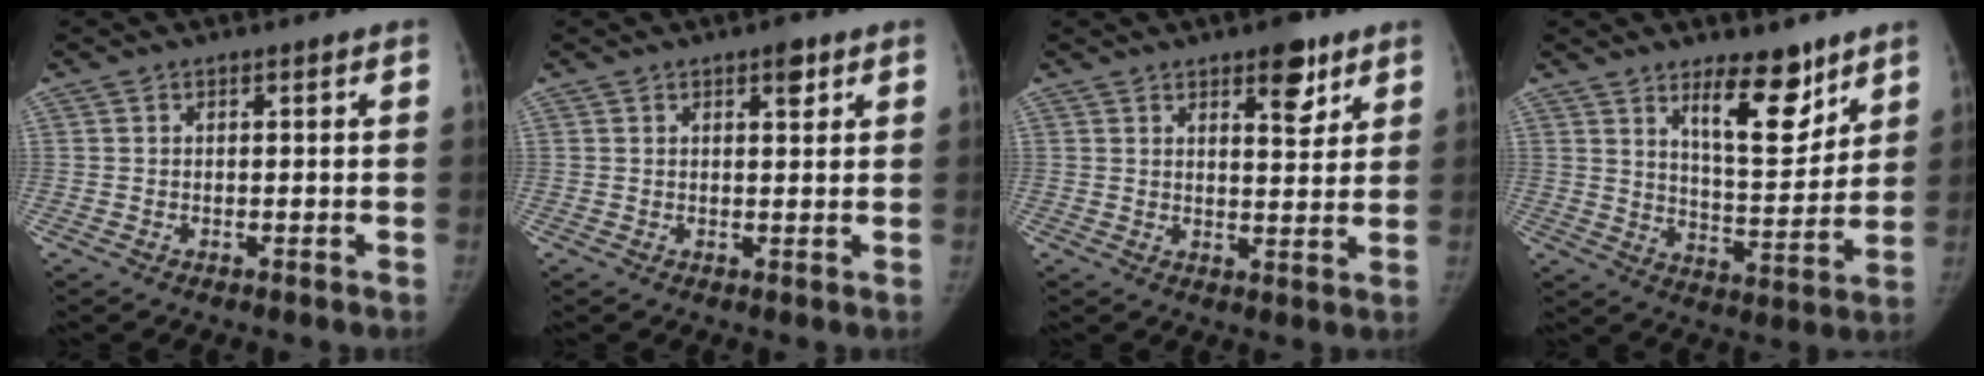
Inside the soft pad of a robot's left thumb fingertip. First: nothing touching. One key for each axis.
{"total": 2.6, "fx": 1.5, "fy": 1.1, "fz": 1.8, "tx": -0.016, "ty": -0.006, "tz": 0.020}
{"total": 6.8, "fx": 4.2, "fy": 2.8, "fz": 4.6, "tx": -0.039, "ty": -0.024, "tz": 0.055}
{"total": 12.3, "fx": 7.9, "fy": 4.7, "fz": 8.2, "tx": -0.093, "ty": -0.062, "tz": 0.131}